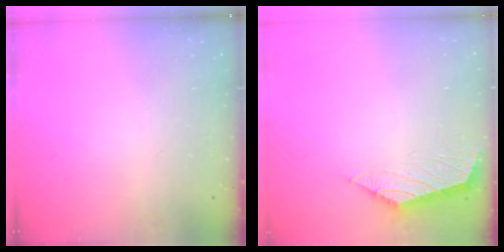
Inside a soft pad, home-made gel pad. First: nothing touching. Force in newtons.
{"total": 1.6, "press": 1.5, "slide": 0.5}